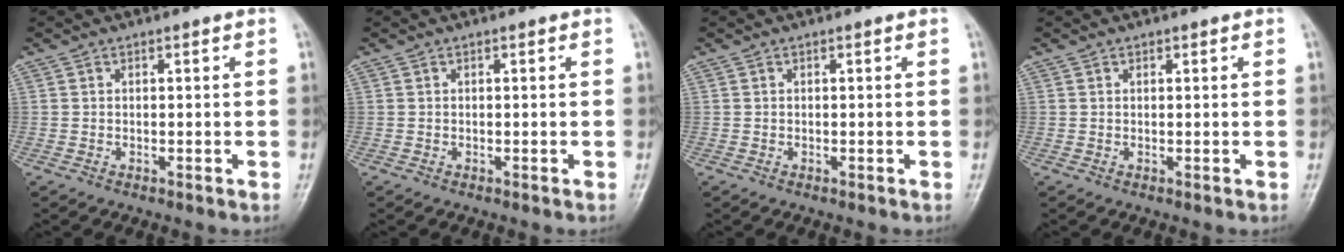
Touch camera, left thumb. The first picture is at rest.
{"total": 0.0}
{"total": 0.0}
{"total": 0.0}